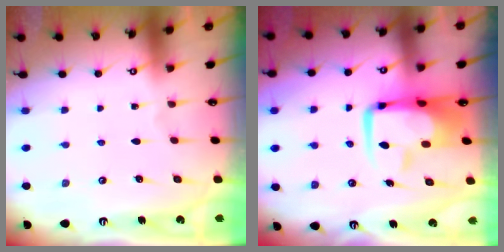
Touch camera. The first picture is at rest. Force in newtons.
{"total": 9.7, "press": 9.6, "slide": 1.5}